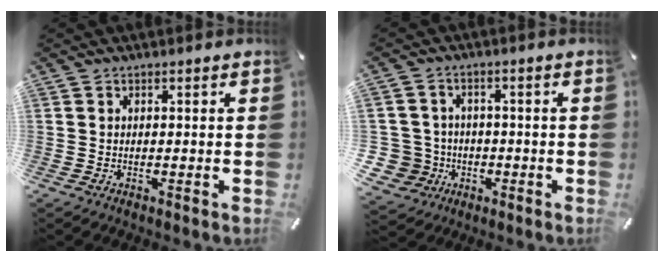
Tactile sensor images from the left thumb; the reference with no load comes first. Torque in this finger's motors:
{"motor_torque": [-0.17, 0.58, 0.39, 0.28, -0.08]}